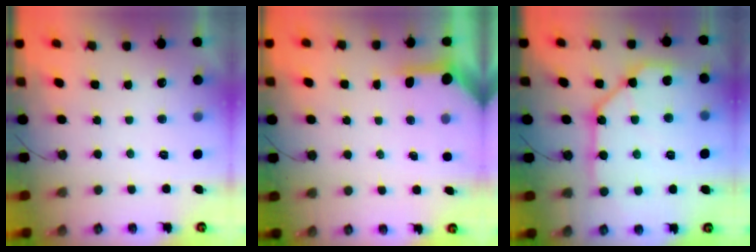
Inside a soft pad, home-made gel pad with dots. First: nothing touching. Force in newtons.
{"total": 3.8, "press": 3.8, "slide": 0.5}
{"total": 14.9, "press": 14.8, "slide": 1.1}